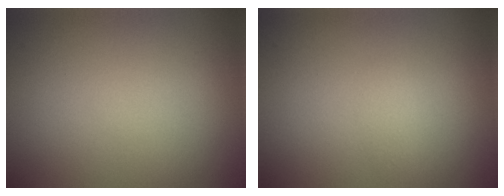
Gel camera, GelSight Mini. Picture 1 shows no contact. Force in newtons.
{"total": 0.7, "press": 0.7, "slide": 0.0}